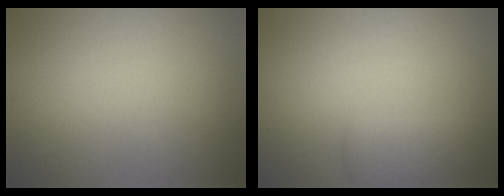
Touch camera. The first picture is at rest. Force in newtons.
{"total": 2.4, "press": 2.4, "slide": 0.1}